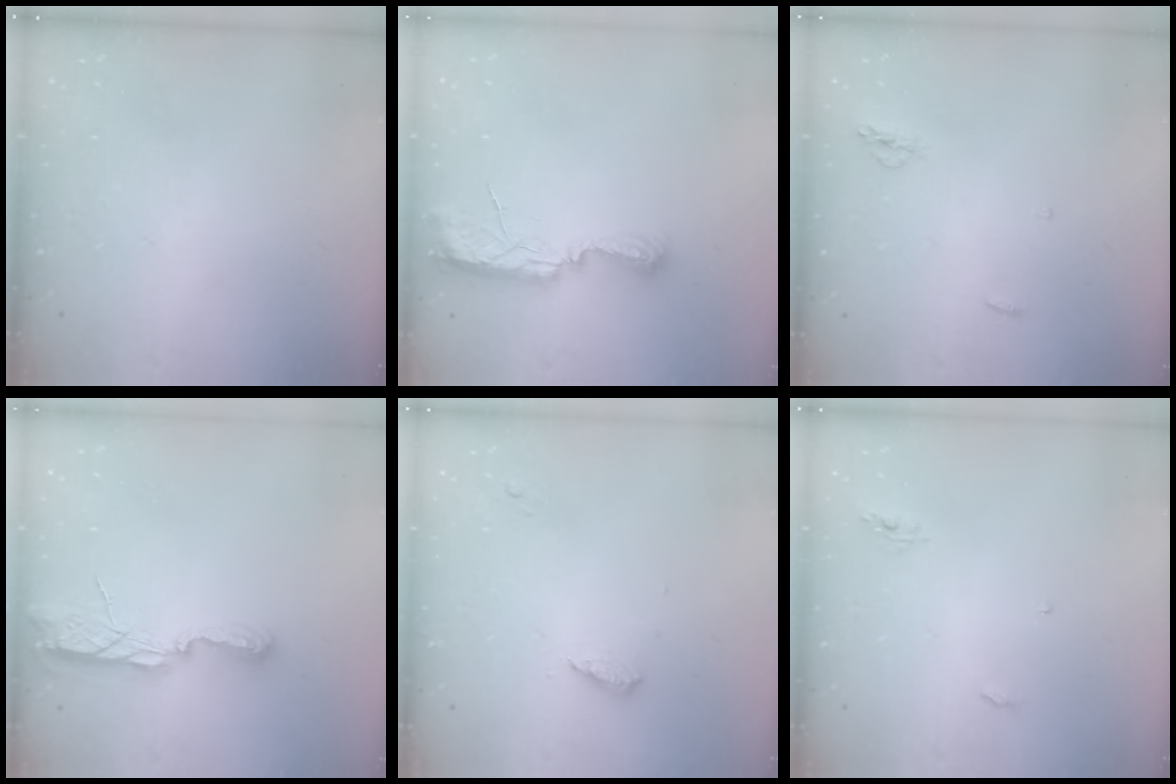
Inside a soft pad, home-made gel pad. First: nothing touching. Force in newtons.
{"total": 10.0, "press": 8.9, "slide": 4.5}
{"total": 4.3, "press": 4.1, "slide": 1.0}
{"total": 9.3, "press": 8.3, "slide": 4.1}
{"total": 6.4, "press": 6.4, "slide": 0.7}
{"total": 4.1, "press": 4.1, "slide": 0.3}